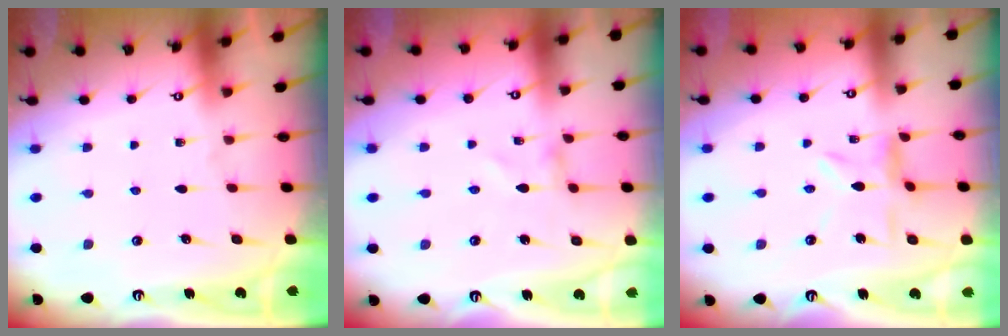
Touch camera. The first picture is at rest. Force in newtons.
{"total": 0.7, "press": 0.7, "slide": 0.1}
{"total": 5.4, "press": 5.4, "slide": 0.5}